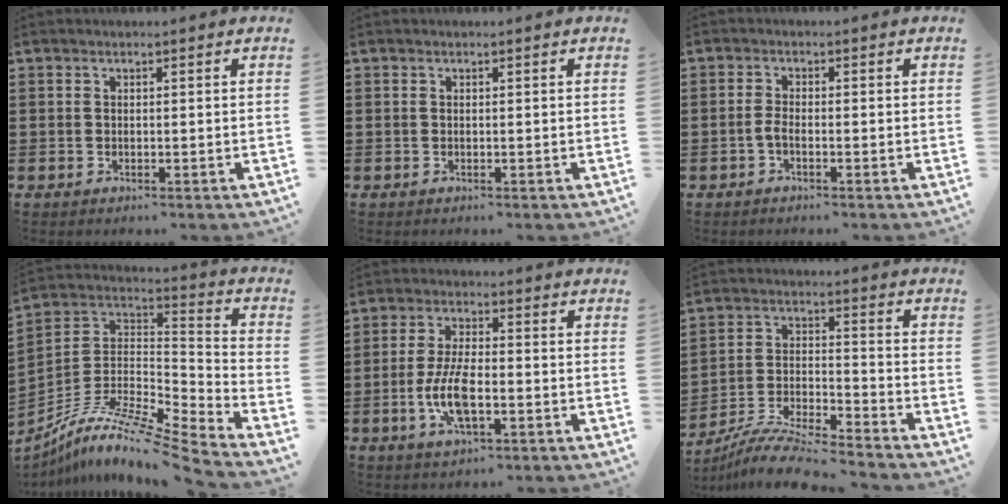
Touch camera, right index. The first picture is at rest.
{"total": 0.0}
{"total": 1.8, "force": [-0.8, 0.5, 1.5], "torque": [-0.037, -0.002, -0.018]}
{"total": 9.7, "force": [-7.7, 1.0, 5.8], "torque": [-0.113, -0.005, -0.156]}
{"total": 8.0, "force": [-2.2, 3.0, 7.1], "torque": [-0.160, -0.007, -0.046]}
{"total": 9.1, "force": [-8.7, 0.3, 2.8], "torque": [-0.055, 0.011, -0.171]}